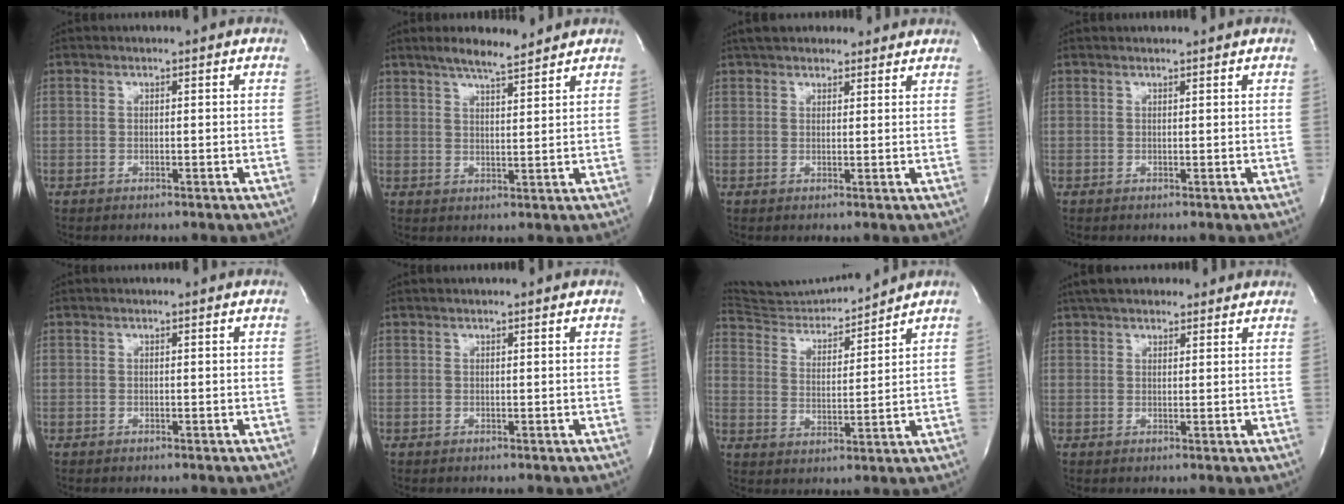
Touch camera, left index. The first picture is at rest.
{"total": 6.5, "force": [5.6, 0.8, 3.2], "torque": [-0.056, 0.012, 0.094]}
{"total": 10.3, "force": [9.0, 3.6, 3.7], "torque": [-0.043, 0.035, 0.125]}
{"total": 1.2, "force": [1.2, -0.2, 0.2], "torque": [-0.008, 0.004, 0.020]}
{"total": 0.0}
{"total": 1.4, "force": [1.2, 0.0, 0.6], "torque": [-0.012, 0.015, 0.018]}
{"total": 10.2, "force": [10.1, -0.6, 0.4], "torque": [-0.017, 0.003, 0.188]}
{"total": 9.8, "force": [8.2, 3.5, 4.2], "torque": [-0.058, 0.038, 0.122]}